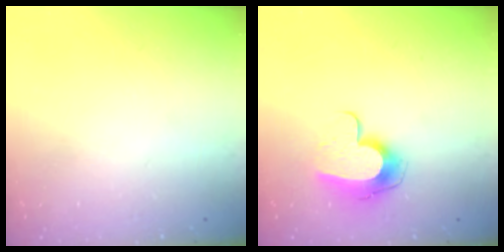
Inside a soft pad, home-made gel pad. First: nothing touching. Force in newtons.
{"total": 10.7, "press": 10.6, "slide": 0.7}